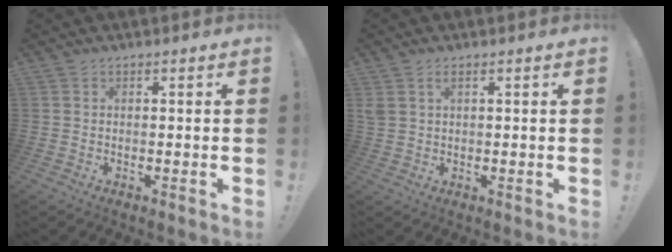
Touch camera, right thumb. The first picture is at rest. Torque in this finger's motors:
{"motor_torque": [0.14, 0.45, 0.21, 0.12, 0.00]}